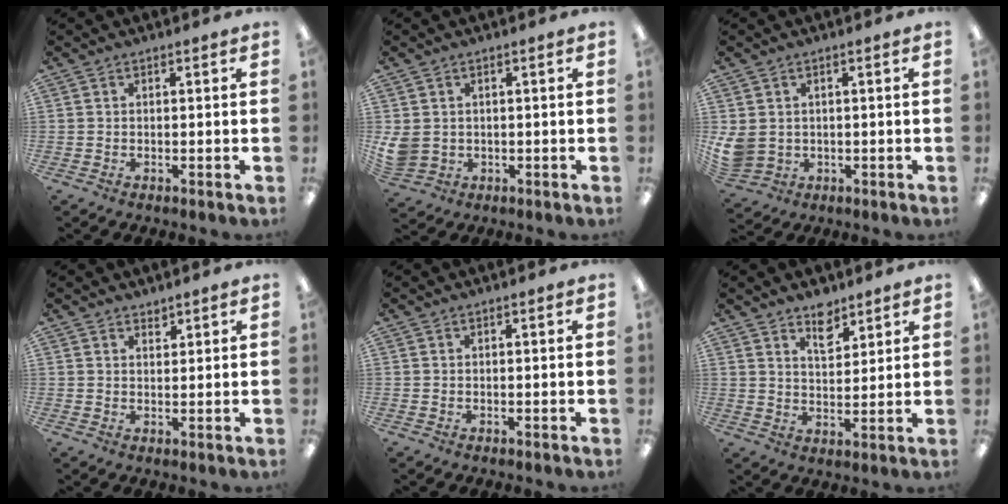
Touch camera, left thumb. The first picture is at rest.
{"total": 4.4, "force": [0.6, 3.9, 1.7], "torque": [-0.050, 0.002, 0.014]}
{"total": 5.2, "force": [0.9, 4.7, 2.2], "torque": [-0.065, -0.001, 0.020]}
{"total": 1.7, "force": [1.6, 0.5, -0.1], "torque": [0.008, -0.008, 0.030]}
{"total": 0.0}
{"total": 6.6, "force": [5.0, 3.3, 2.6], "torque": [-0.025, -0.027, 0.087]}